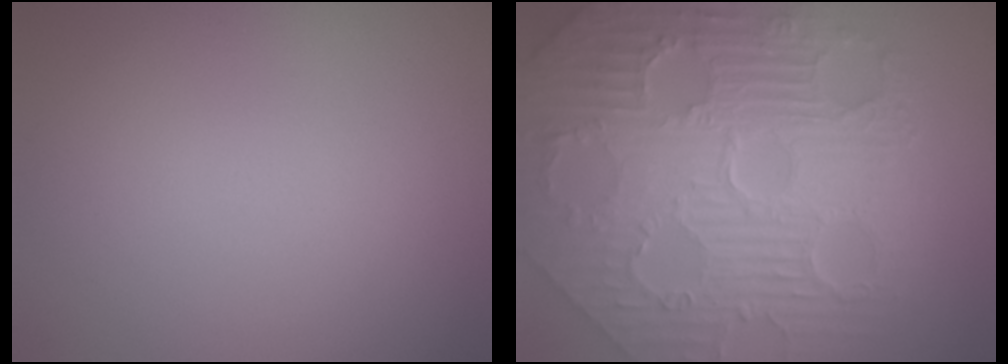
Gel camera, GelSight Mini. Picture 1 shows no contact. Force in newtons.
{"total": 11.7, "press": 7.7, "slide": 8.8}